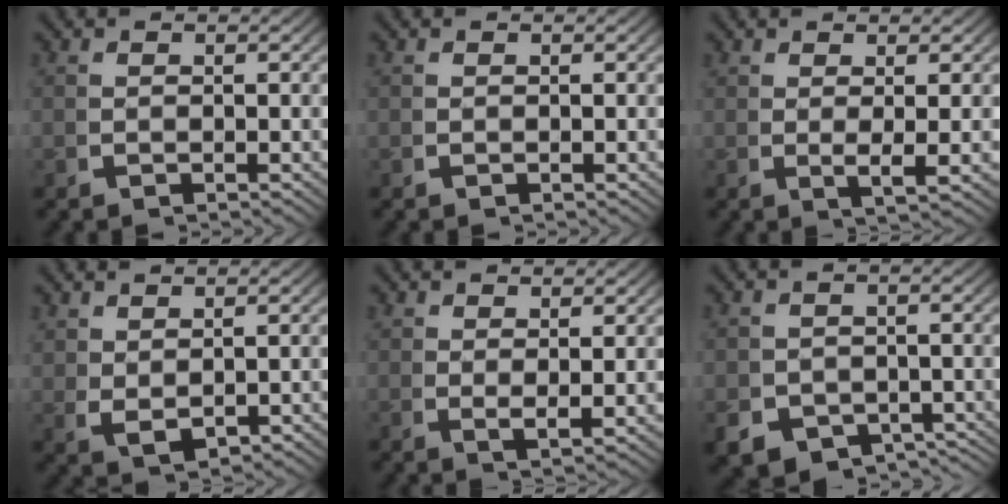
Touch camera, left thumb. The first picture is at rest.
{"total": 0.0}
{"total": 2.3, "force": [0.6, 0.1, 2.2], "torque": [-0.043, -0.008, 0.016]}
{"total": 2.9, "force": [0.3, 1.8, 2.2], "torque": [-0.049, -0.015, 0.027]}
{"total": 1.6, "force": [1.1, 0.1, 1.2], "torque": [-0.024, -0.007, 0.029]}
{"total": 8.6, "force": [-4.9, 6.1, 3.4], "torque": [-0.069, -0.047, -0.067]}